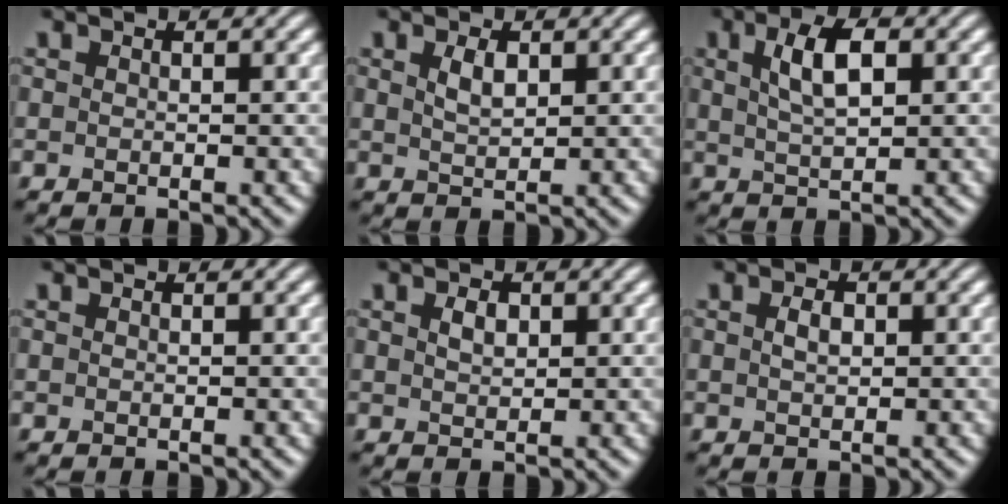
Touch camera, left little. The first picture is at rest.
{"total": 1.9, "force": [0.8, 0.9, 1.5], "torque": [-0.032, 0.000, 0.019]}
{"total": 4.2, "force": [1.3, 1.7, 3.6], "torque": [-0.072, 0.008, 0.023]}
{"total": 0.0}
{"total": 1.5, "force": [0.6, 0.9, 1.1], "torque": [-0.020, 0.002, 0.012]}
{"total": 1.4, "force": [0.3, 0.8, 1.1], "torque": [-0.023, 0.002, 0.005]}